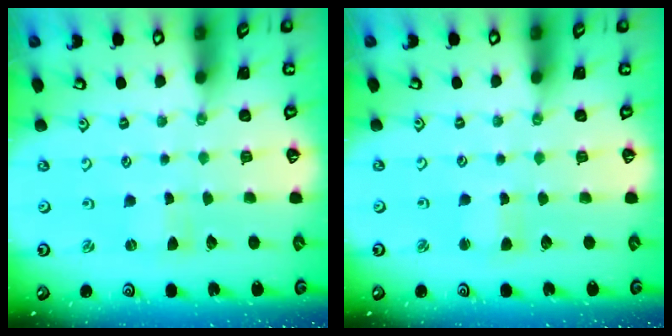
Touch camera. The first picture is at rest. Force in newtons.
{"total": 1.7, "press": 1.6, "slide": 0.2}